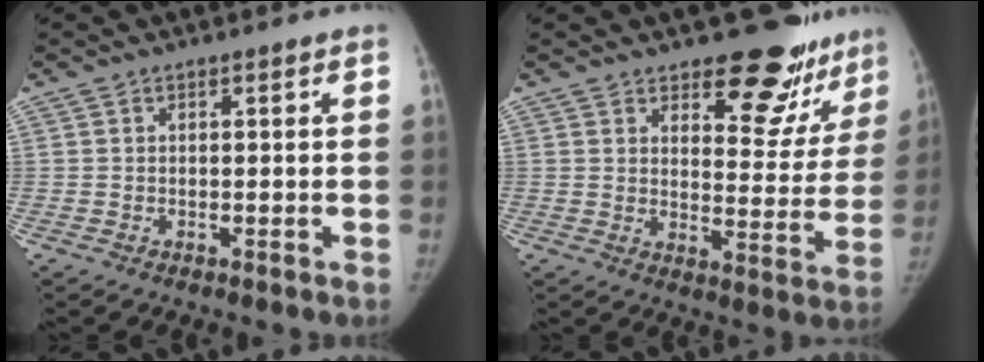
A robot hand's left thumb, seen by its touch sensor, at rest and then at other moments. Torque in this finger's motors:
{"motor_torque": [0.85, -0.33, 1.06, -0.68, 0.14]}